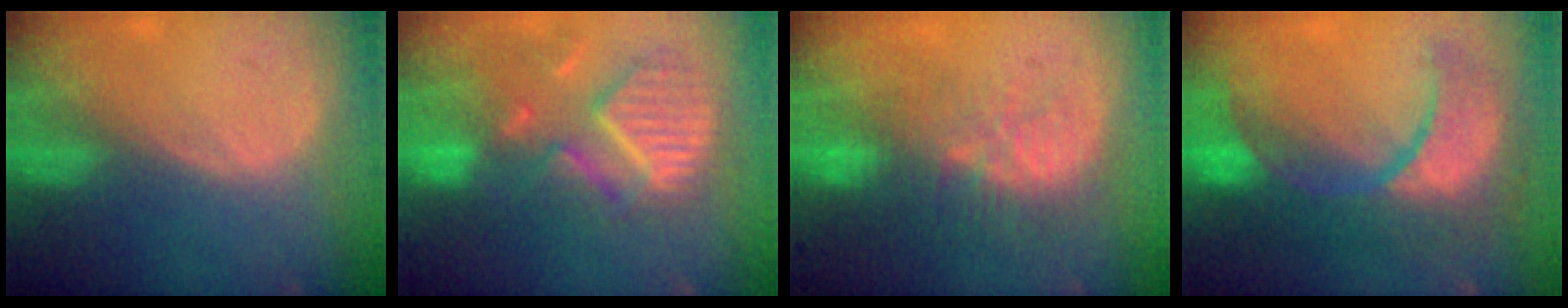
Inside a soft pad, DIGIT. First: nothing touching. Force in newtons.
{"total": 11.8, "press": 10.4, "slide": 5.6}
{"total": 9.3, "press": 8.6, "slide": 3.6}
{"total": 12.5, "press": 12.4, "slide": 1.4}